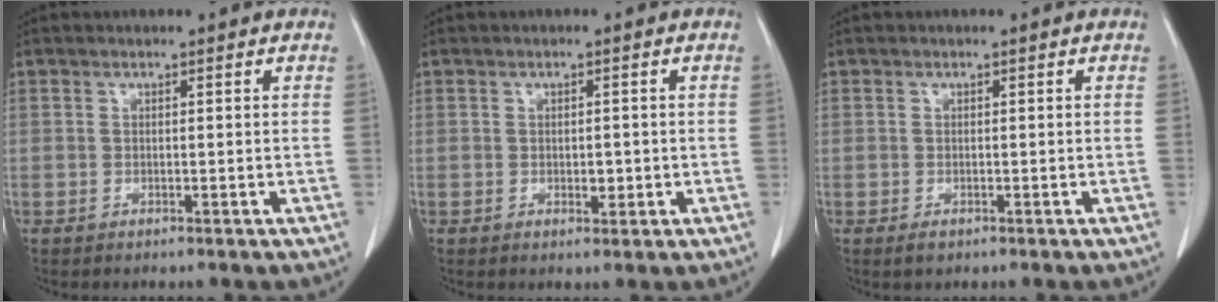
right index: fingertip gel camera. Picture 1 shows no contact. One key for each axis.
{"total": 1.9, "fx": -0.4, "fy": 1.0, "fz": 1.6, "tx": -0.024, "ty": 0.000, "tz": -0.001}
{"total": 1.1, "fx": -0.6, "fy": 0.8, "fz": 0.5, "tx": -0.008, "ty": 0.000, "tz": -0.006}